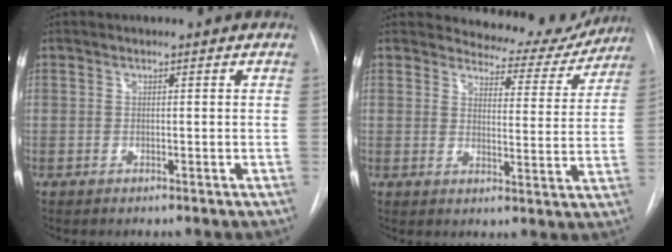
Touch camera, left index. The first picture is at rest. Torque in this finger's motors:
{"motor_torque": [0.43, -0.37, 0.01, -0.01]}